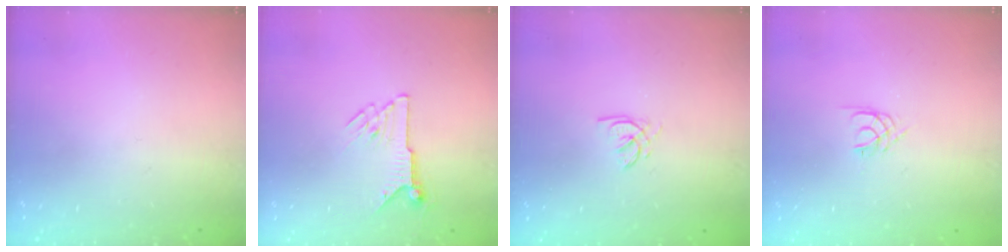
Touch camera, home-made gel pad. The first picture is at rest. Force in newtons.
{"total": 6.9, "press": 6.9, "slide": 0.3}
{"total": 1.4, "press": 1.4, "slide": 0.2}
{"total": 2.4, "press": 2.4, "slide": 0.3}